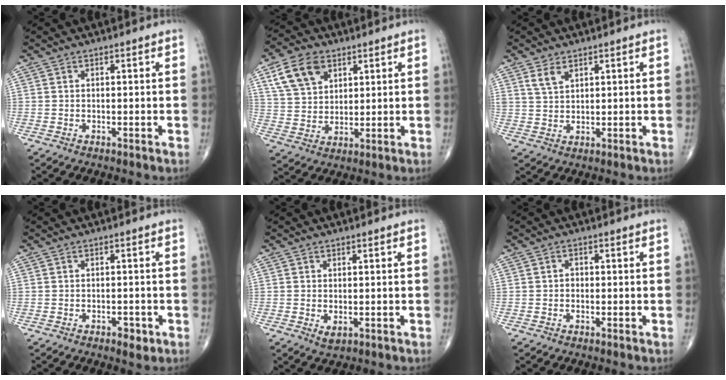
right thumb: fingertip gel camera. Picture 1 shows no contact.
{"total": 10.4, "force": [5.1, 6.9, 5.8], "torque": [-0.090, -0.012, 0.101]}
{"total": 3.4, "force": [2.2, 1.7, 2.0], "torque": [-0.032, -0.009, 0.048]}
{"total": 2.3, "force": [-1.2, 1.3, 1.6], "torque": [-0.017, 0.004, -0.013]}
{"total": 1.9, "force": [-0.3, 1.2, 1.5], "torque": [-0.027, -0.005, -0.001]}
{"total": 1.2, "force": [-0.2, 1.0, 0.7], "torque": [-0.002, 0.005, -0.007]}